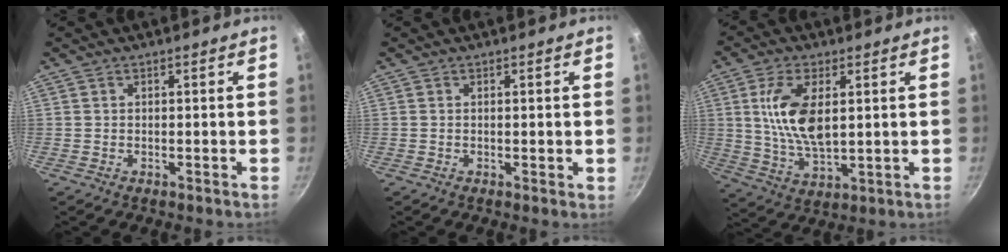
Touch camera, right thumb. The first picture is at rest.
{"total": 0.8, "force": [0.1, 0.1, 0.8], "torque": [-0.010, -0.003, 0.001]}
{"total": 11.8, "force": [2.5, 5.7, 10.1], "torque": [-0.187, -0.011, 0.053]}